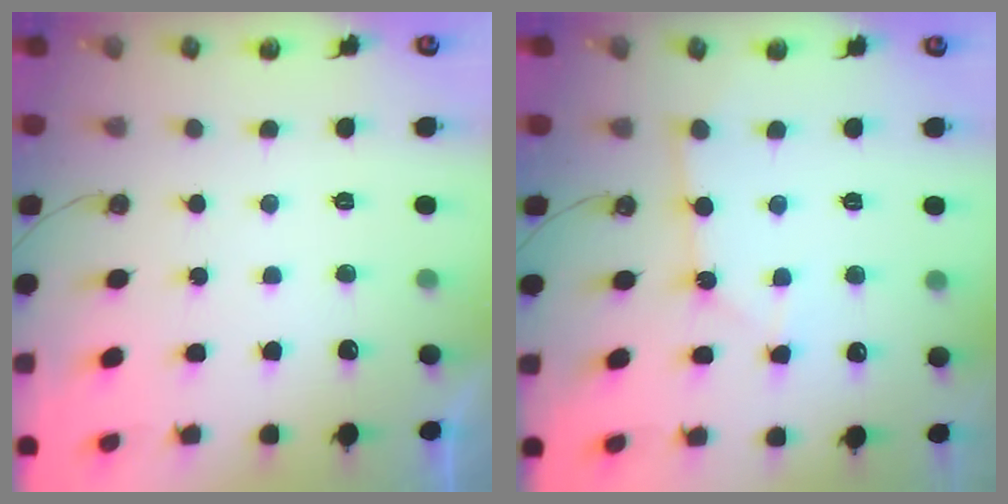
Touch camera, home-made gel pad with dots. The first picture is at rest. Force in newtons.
{"total": 2.6, "press": 2.6, "slide": 0.3}